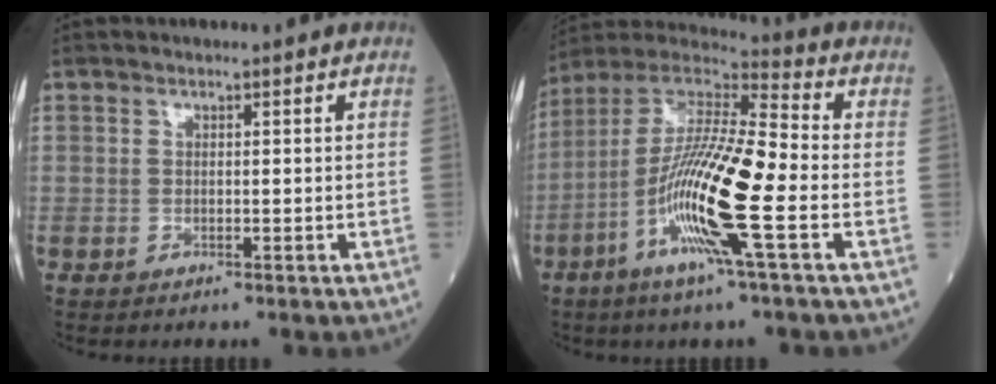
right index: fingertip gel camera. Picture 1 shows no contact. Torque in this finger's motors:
{"motor_torque": [2.05, -0.10, 1.06, 0.21]}